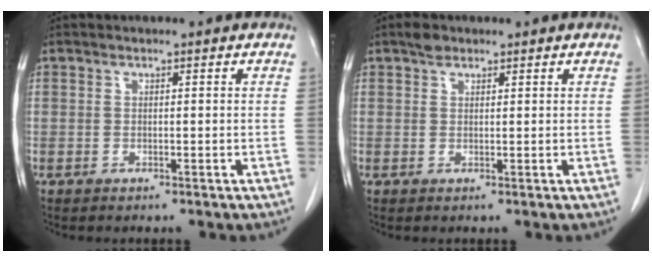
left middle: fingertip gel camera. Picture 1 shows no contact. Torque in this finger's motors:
{"motor_torque": [0.13, -0.09, -0.04, 0.00]}